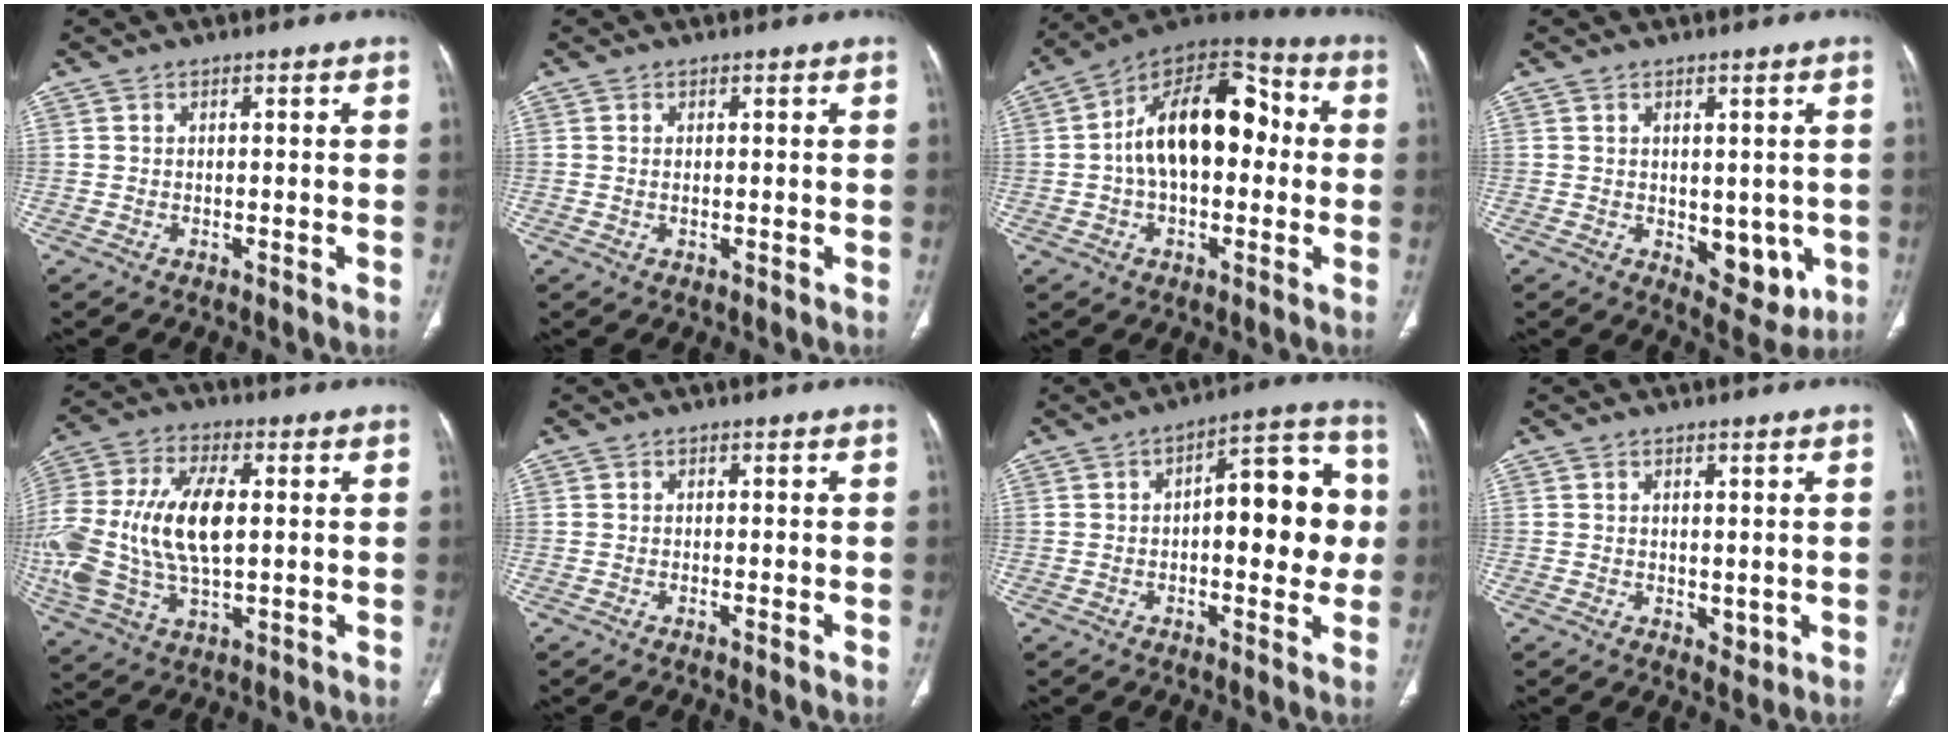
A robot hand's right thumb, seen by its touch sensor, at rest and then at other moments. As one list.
[{"total": 0.6, "force": [0.1, 0.3, 0.5], "torque": [-0.013, 0.000, 0.004]}, {"total": 19.0, "force": [1.0, 11.1, 15.4], "torque": [-0.223, 0.046, 0.007]}, {"total": 7.8, "force": [-1.2, 4.8, 6.0], "torque": [-0.040, -0.014, -0.001]}, {"total": 22.5, "force": [1.0, 12.0, 19.1], "torque": [-0.441, 0.002, 0.019]}, {"total": 0.6, "force": [-0.3, 0.0, 0.5], "torque": [-0.013, -0.001, -0.006]}, {"total": 15.2, "force": [0.5, 6.9, 13.5], "torque": [-0.139, 0.028, 0.000]}, {"total": 2.1, "force": [0.3, 1.5, 1.4], "torque": [-0.016, -0.007, 0.011]}]